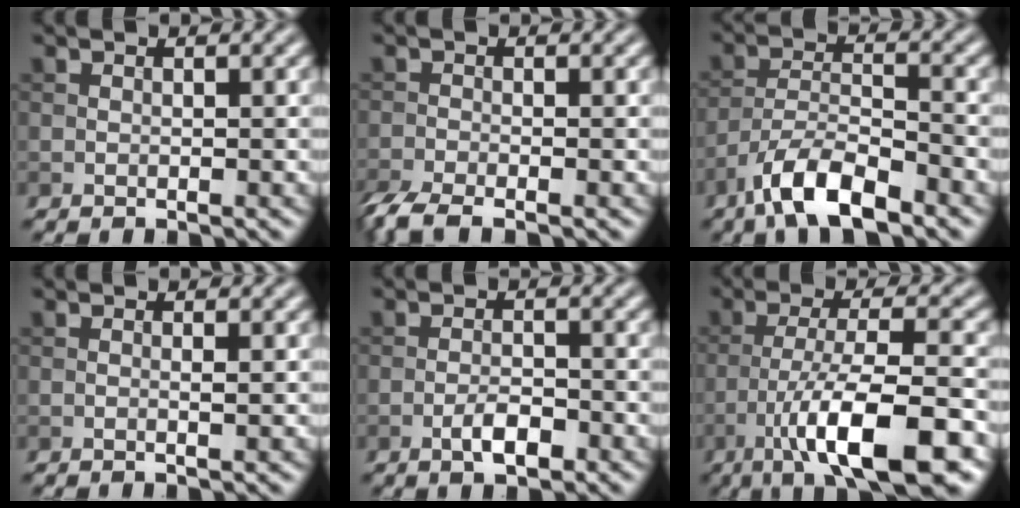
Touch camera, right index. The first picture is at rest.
{"total": 3.9, "force": [-3.0, 1.0, 2.3], "torque": [-0.049, -0.014, -0.067]}
{"total": 7.1, "force": [-5.0, 2.2, 4.5], "torque": [-0.078, 0.001, -0.096]}
{"total": 0.7, "force": [0.0, 0.1, 0.7], "torque": [-0.011, -0.001, -0.002]}
{"total": 2.5, "force": [-1.3, 0.9, 1.9], "torque": [-0.034, 0.002, -0.027]}
{"total": 10.9, "force": [-5.5, 2.6, 9.0], "torque": [-0.149, 0.002, -0.092]}